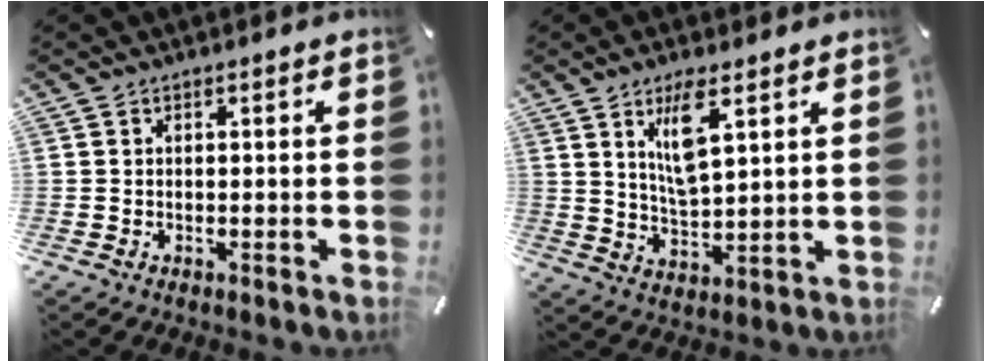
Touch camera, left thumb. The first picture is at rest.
{"total": 9.4, "force": [5.0, 2.7, 7.4], "torque": [-0.139, -0.011, 0.086]}